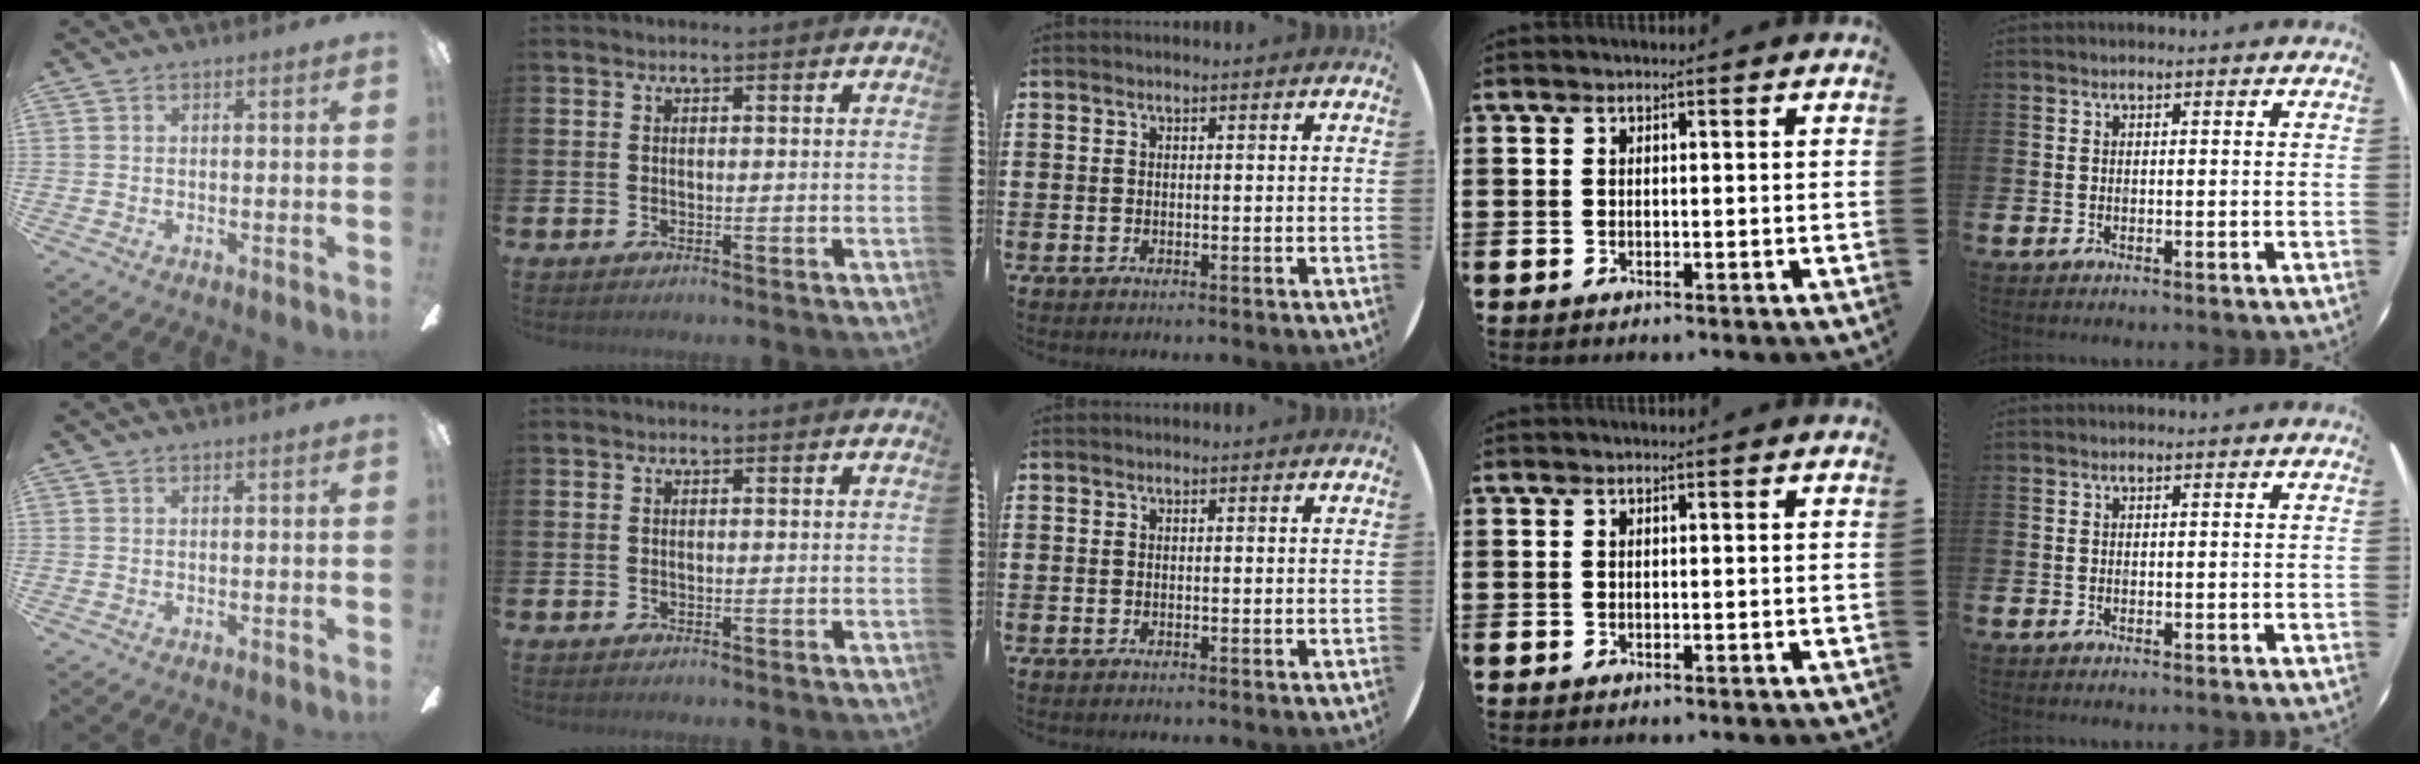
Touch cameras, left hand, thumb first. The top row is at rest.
{}